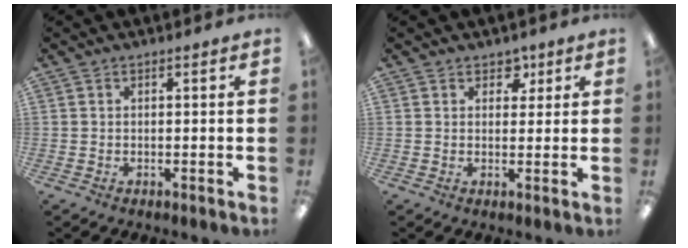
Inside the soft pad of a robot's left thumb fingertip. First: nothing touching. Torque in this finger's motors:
{"motor_torque": [-0.04, -0.01, -0.38, -0.09, -0.01]}